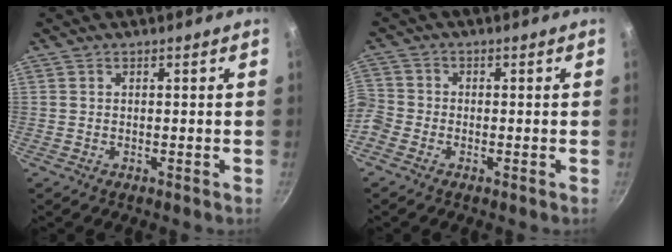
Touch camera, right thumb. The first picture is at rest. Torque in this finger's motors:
{"motor_torque": [-0.24, 0.24, 0.69, -0.66, 0.10]}